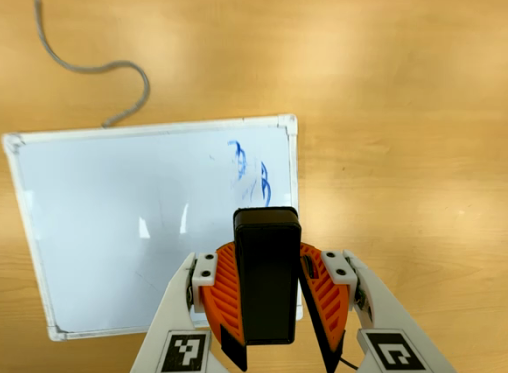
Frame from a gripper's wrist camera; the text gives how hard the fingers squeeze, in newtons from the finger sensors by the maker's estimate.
{"total": 8.2, "left": 8.3, "right": 8.1}